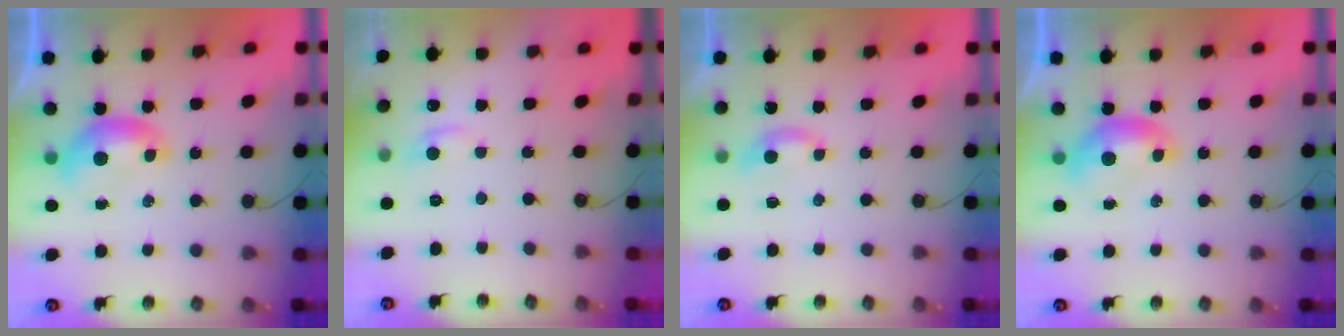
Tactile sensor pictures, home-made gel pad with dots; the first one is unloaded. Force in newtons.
{"total": 0.6, "press": 0.3, "slide": 0.6}
{"total": 3.3, "press": 3.3, "slide": 0.4}
{"total": 0.0}